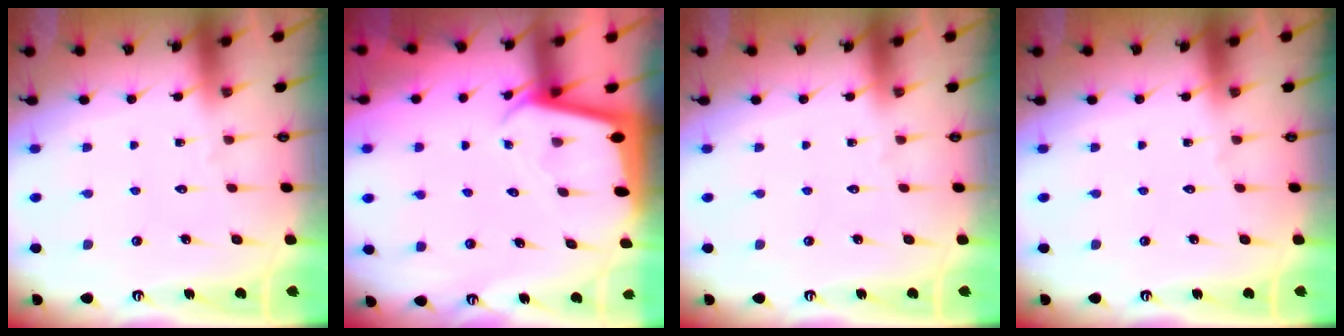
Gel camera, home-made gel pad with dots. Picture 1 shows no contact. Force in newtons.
{"total": 2.2, "press": 2.2, "slide": 0.1}
{"total": 0.0}
{"total": 0.0}